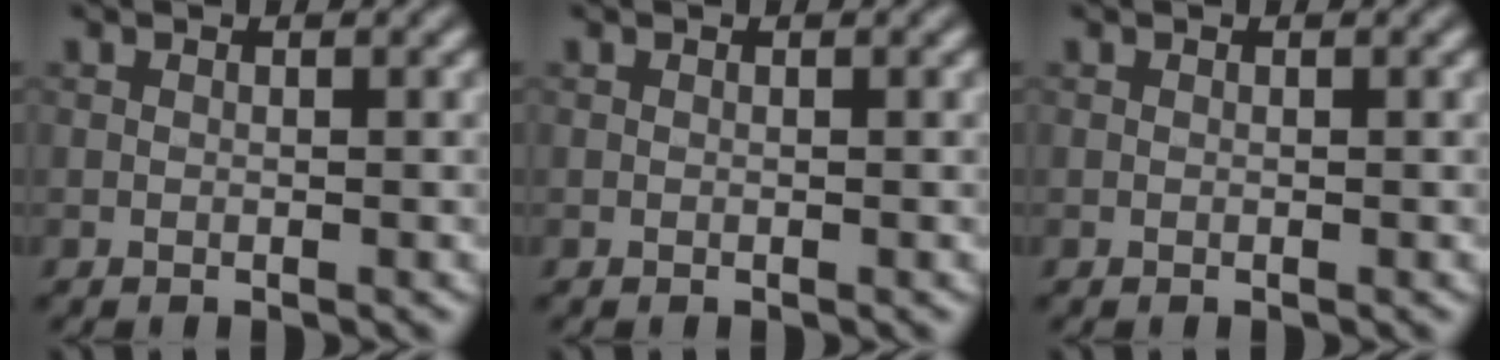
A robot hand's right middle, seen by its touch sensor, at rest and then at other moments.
{"total": 0.0}
{"total": 0.0}